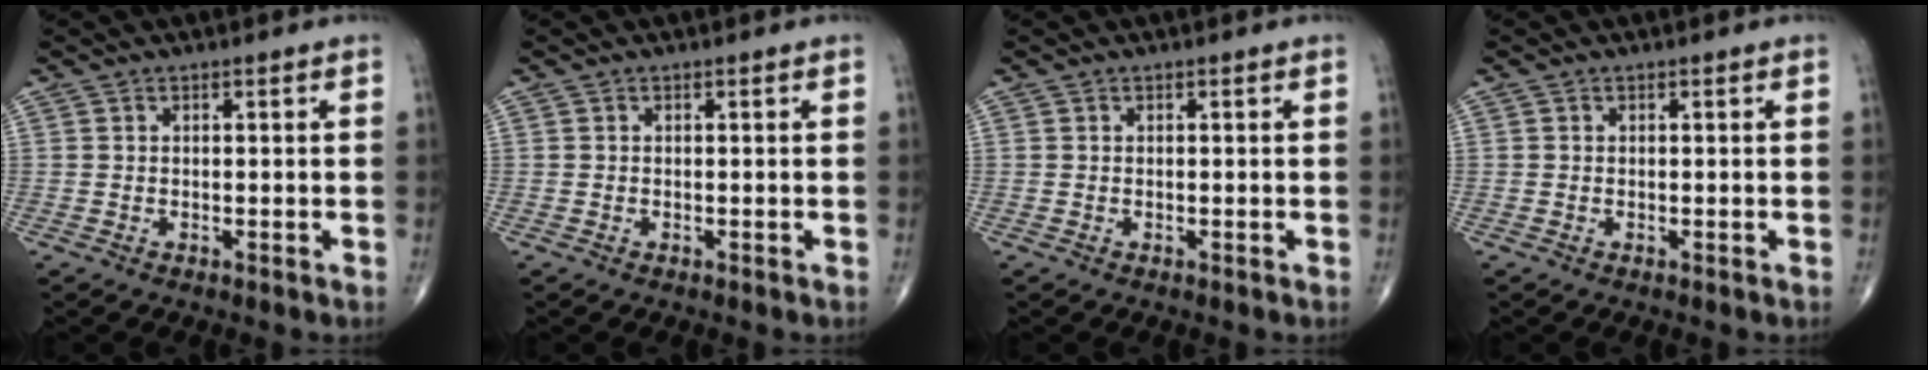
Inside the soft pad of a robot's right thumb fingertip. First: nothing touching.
{"total": 0.0}
{"total": 0.0}
{"total": 0.0}